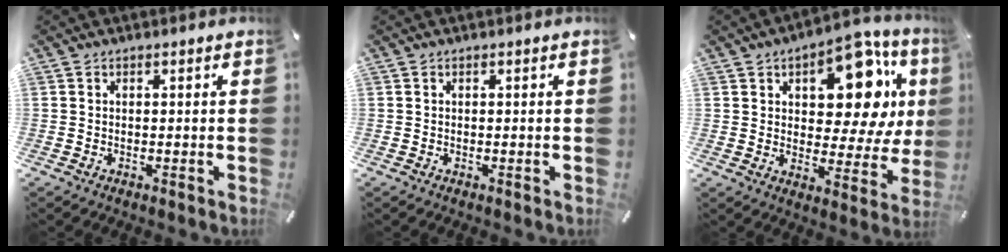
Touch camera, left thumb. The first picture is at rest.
{"total": 0.0}
{"total": 17.8, "force": [7.8, 9.3, 13.0], "torque": [-0.159, -0.055, 0.127]}